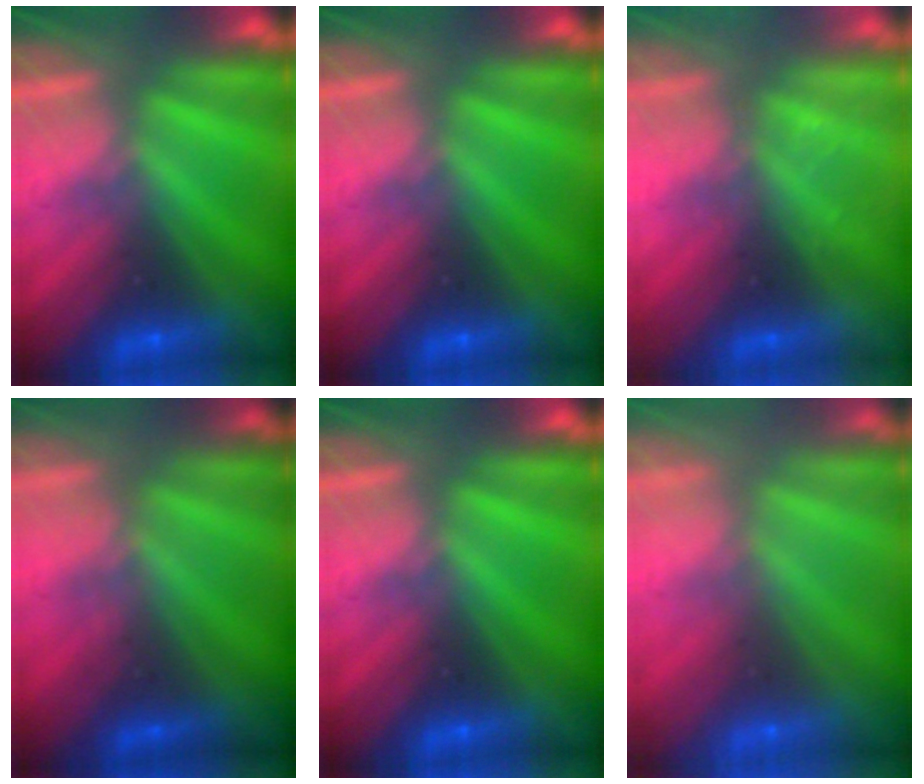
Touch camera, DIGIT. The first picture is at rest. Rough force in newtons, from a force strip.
{"total": 0.0}
{"total": 2.3}
{"total": 1.5}
{"total": 0.0}
{"total": 7.5}